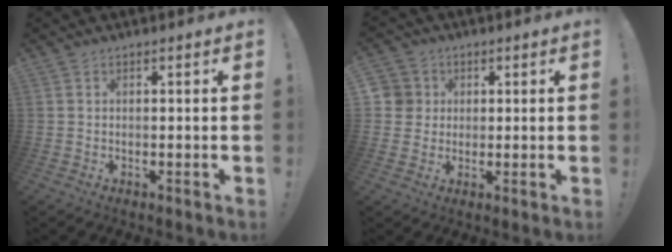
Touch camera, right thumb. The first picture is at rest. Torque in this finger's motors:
{"motor_torque": [-0.01, -0.02, -0.06, -0.02, 0.08]}